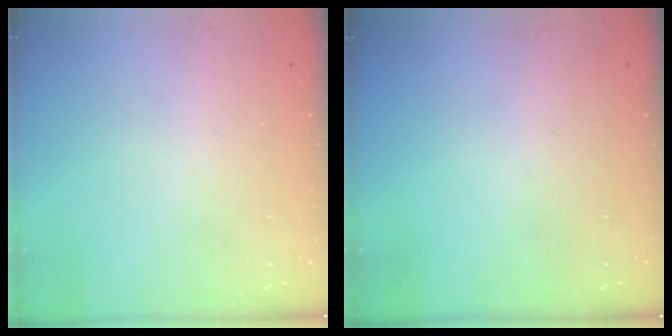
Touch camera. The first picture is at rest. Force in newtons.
{"total": 0.0}